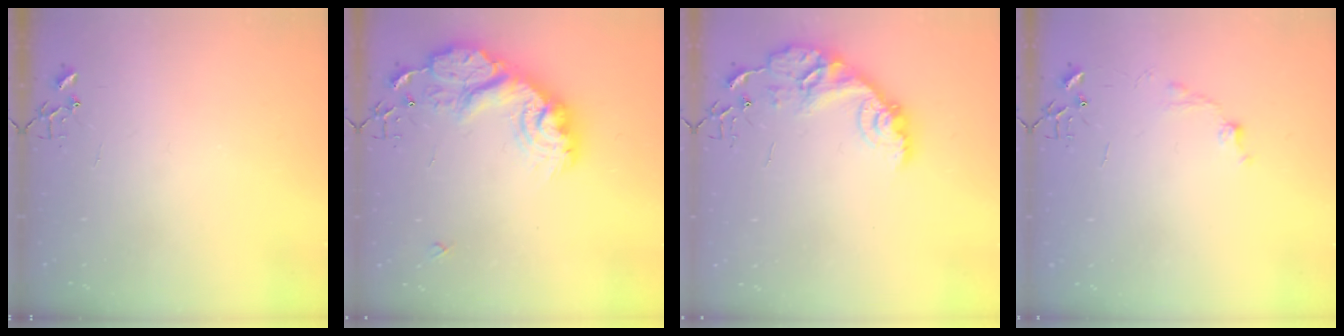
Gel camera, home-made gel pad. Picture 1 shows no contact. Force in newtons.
{"total": 22.6, "press": 22.5, "slide": 1.9}
{"total": 14.5, "press": 14.5, "slide": 1.0}
{"total": 6.7, "press": 6.7, "slide": 0.9}